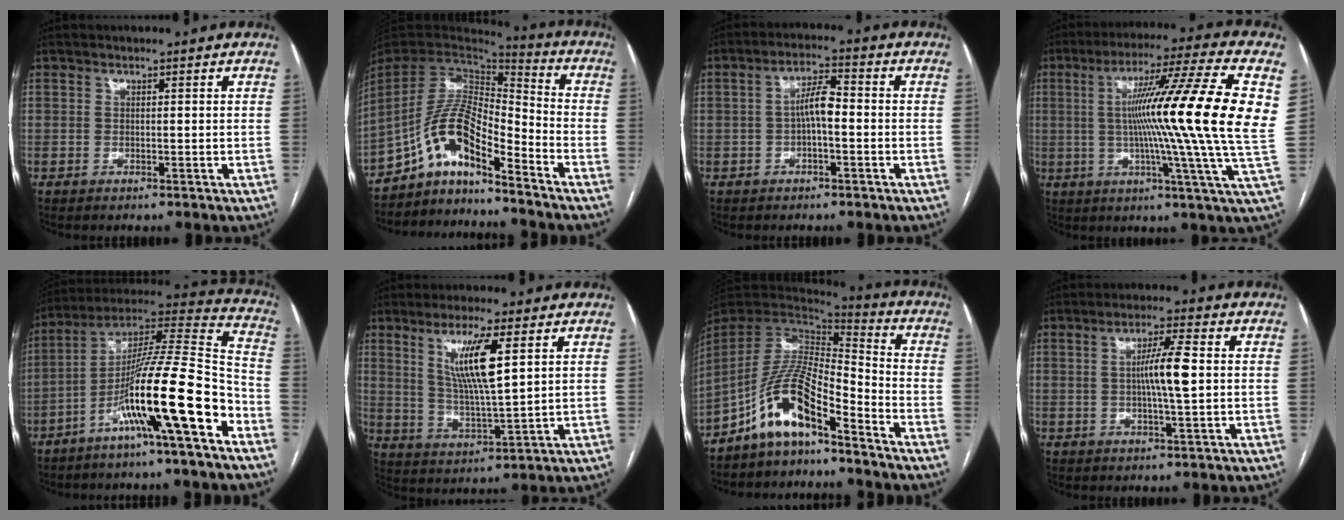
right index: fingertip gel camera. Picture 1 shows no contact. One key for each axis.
{"total": 12.0, "fx": -8.7, "fy": 2.5, "fz": 7.9, "tx": -0.153, "ty": 0.028, "tz": -0.158}
{"total": 4.9, "fx": -0.6, "fy": 1.4, "fz": 4.6, "tx": -0.084, "ty": 0.018, "tz": -0.013}
{"total": 22.8, "fx": 2.8, "fy": -2.0, "fz": 22.6, "tx": -0.313, "ty": 0.004, "tz": 0.023}
{"total": 18.9, "fx": -8.7, "fy": 0.4, "fz": 16.8, "tx": -0.291, "ty": 0.003, "tz": -0.153}
{"total": 9.8, "fx": 3.8, "fy": 0.7, "fz": 9.1, "tx": -0.171, "ty": -0.009, "tz": 0.073}
{"total": 11.0, "fx": -7.7, "fy": 2.4, "fz": 7.6, "tx": -0.154, "ty": 0.022, "tz": -0.141}
{"total": 6.6, "fx": 0.4, "fy": 0.2, "fz": 6.6, "tx": -0.117, "ty": 0.004, "tz": 0.004}